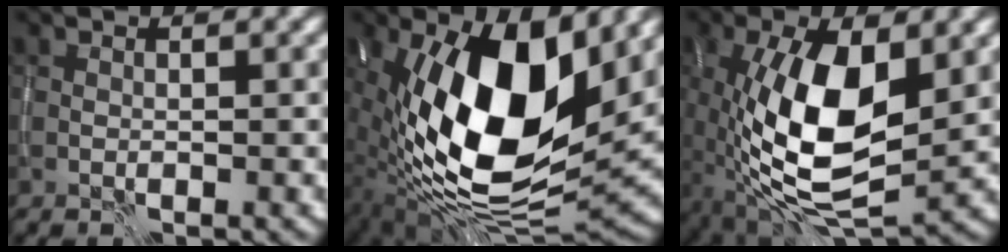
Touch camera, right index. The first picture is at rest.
{"total": 16.7, "force": [1.8, 7.7, 14.7], "torque": [-0.263, -0.006, 0.024]}
{"total": 12.1, "force": [-0.5, 5.6, 10.7], "torque": [-0.202, -0.001, -0.013]}